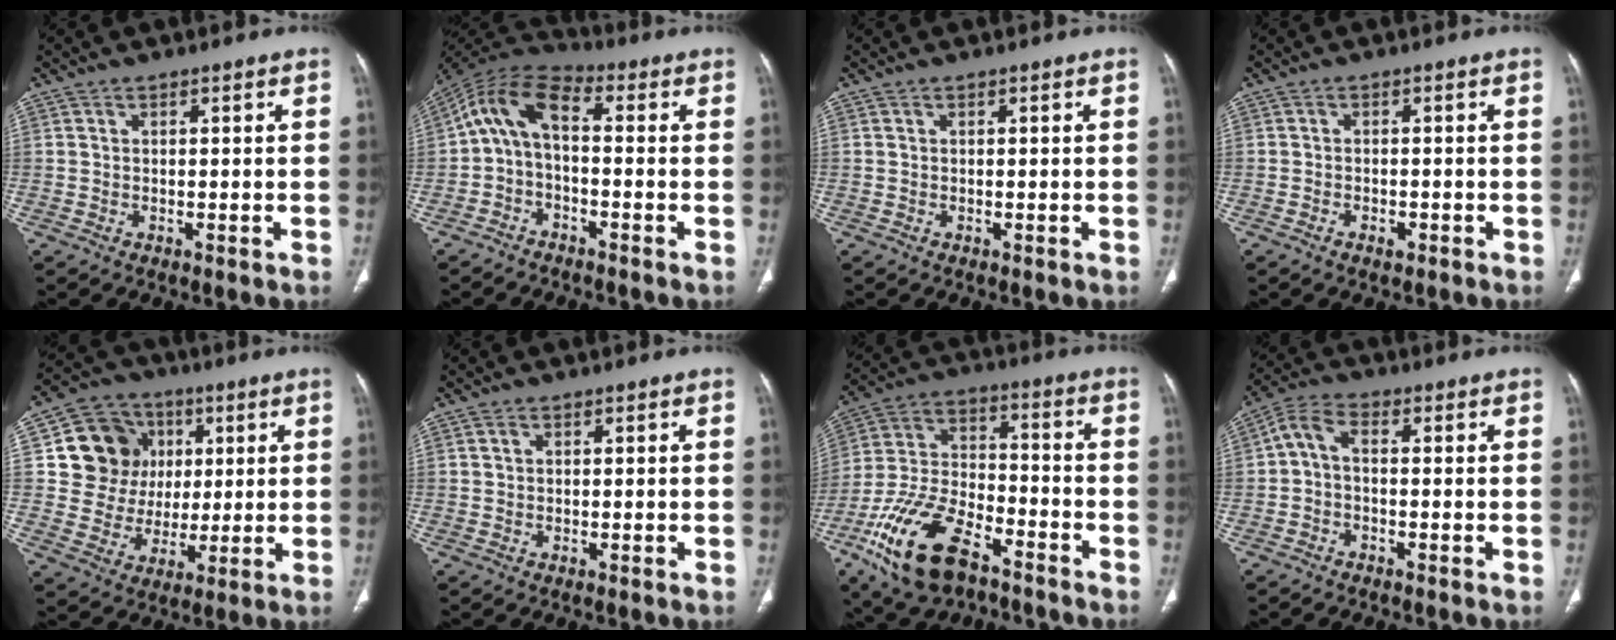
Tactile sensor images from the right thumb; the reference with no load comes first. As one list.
[{"total": 9.2, "force": [-0.7, 4.8, 7.8], "torque": [-0.144, 0.039, -0.028]}, {"total": 0.0}, {"total": 1.8, "force": [-1.0, 1.0, 1.1], "torque": [-0.021, 0.007, -0.015]}, {"total": 14.1, "force": [3.5, 12.8, 4.8], "torque": [-0.043, 0.007, 0.067]}, {"total": 0.7, "force": [0.3, 0.5, 0.4], "torque": [-0.008, 0.003, 0.007]}, {"total": 19.2, "force": [-11.0, 9.4, 12.7], "torque": [-0.250, 0.049, -0.201]}, {"total": 4.7, "force": [-0.3, 2.5, 4.0], "torque": [-0.078, 0.021, -0.017]}]